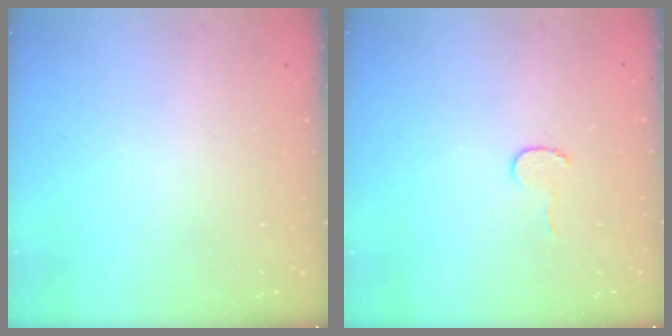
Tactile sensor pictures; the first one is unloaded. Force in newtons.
{"total": 3.7, "press": 3.7, "slide": 0.4}